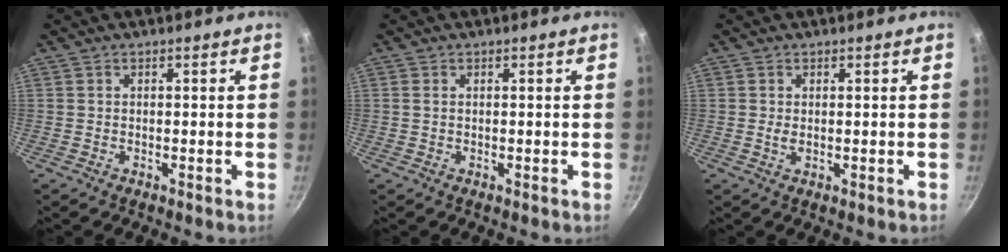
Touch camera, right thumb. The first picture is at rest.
{"total": 0.6, "force": [0.1, 0.4, 0.4], "torque": [-0.009, 0.000, 0.002]}
{"total": 1.2, "force": [0.2, 0.6, 1.0], "torque": [-0.019, -0.002, 0.003]}